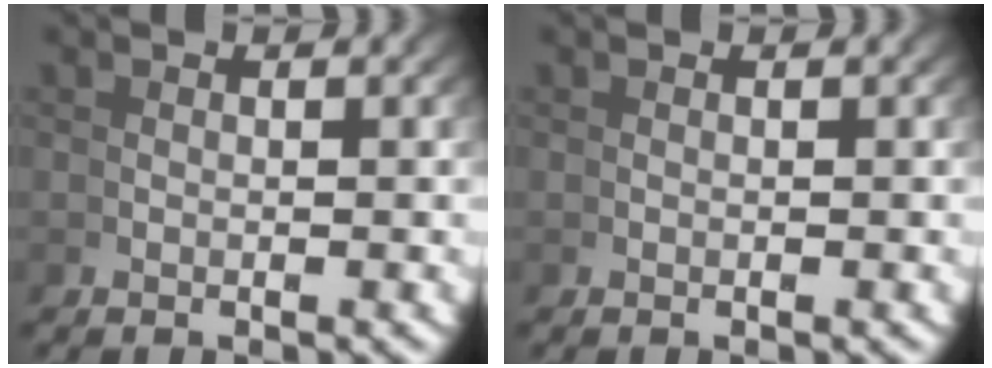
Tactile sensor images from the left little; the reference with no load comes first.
{"total": 0.0}